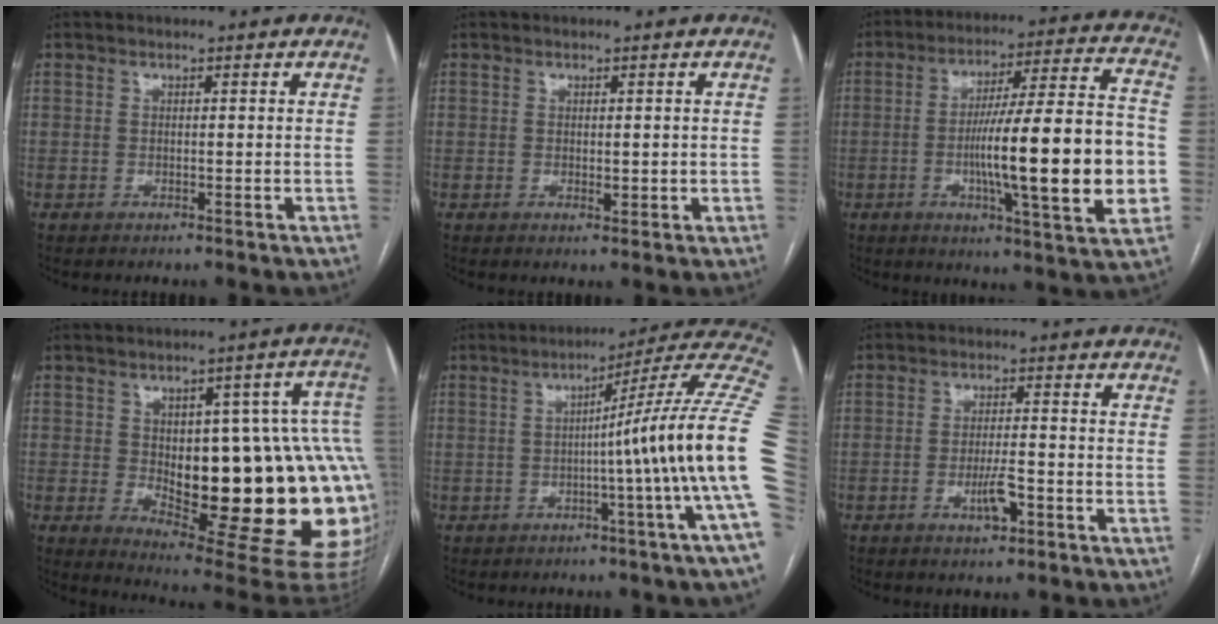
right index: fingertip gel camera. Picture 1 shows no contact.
{"total": 1.4, "force": [0.1, 0.8, 1.2], "torque": [-0.017, -0.005, 0.004]}
{"total": 21.7, "force": [-3.4, 1.6, 21.3], "torque": [-0.299, 0.010, -0.050]}
{"total": 28.6, "force": [-2.0, 8.7, 27.2], "torque": [-0.279, 0.022, -0.001]}
{"total": 16.7, "force": [-1.8, -3.0, 16.3], "torque": [-0.174, 0.017, -0.038]}
{"total": 4.1, "force": [-1.9, 0.9, 3.5], "torque": [-0.067, 0.000, -0.031]}